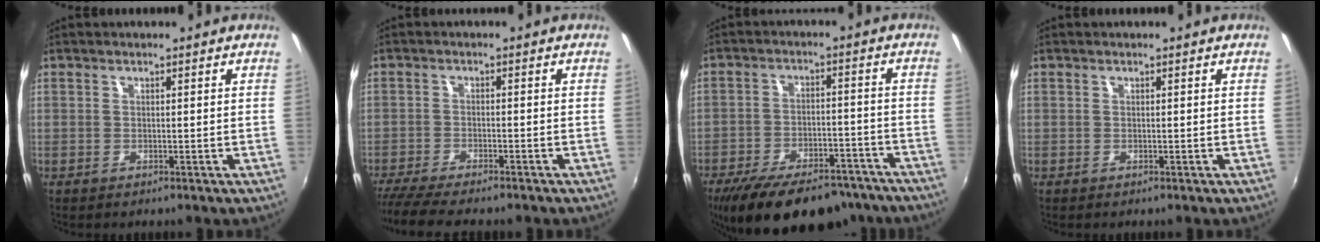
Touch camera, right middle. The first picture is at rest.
{"total": 9.1, "force": [-7.9, 1.0, 4.3], "torque": [-0.106, -0.032, -0.133]}
{"total": 22.0, "force": [-17.4, 8.5, 10.5], "torque": [-0.201, -0.012, -0.239]}
{"total": 0.0}